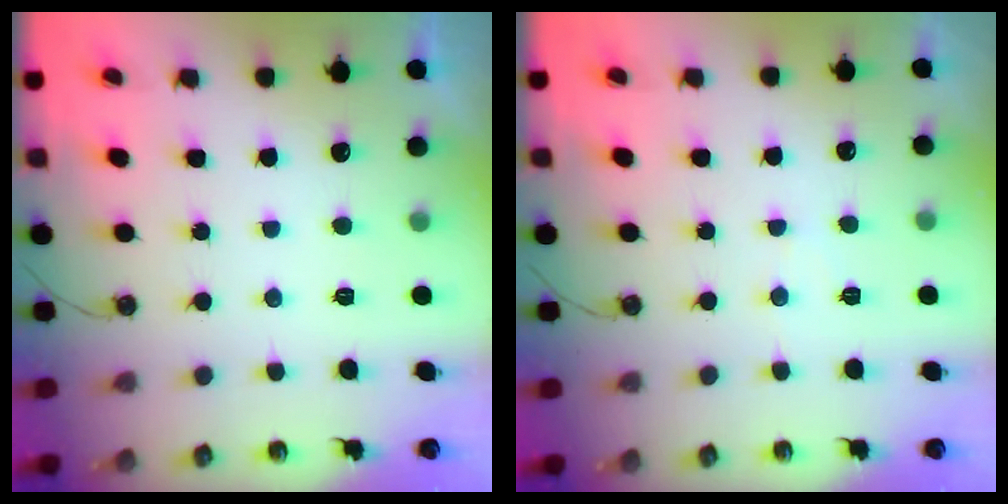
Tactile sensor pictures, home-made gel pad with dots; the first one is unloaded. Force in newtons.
{"total": 3.9, "press": 3.9, "slide": 0.6}